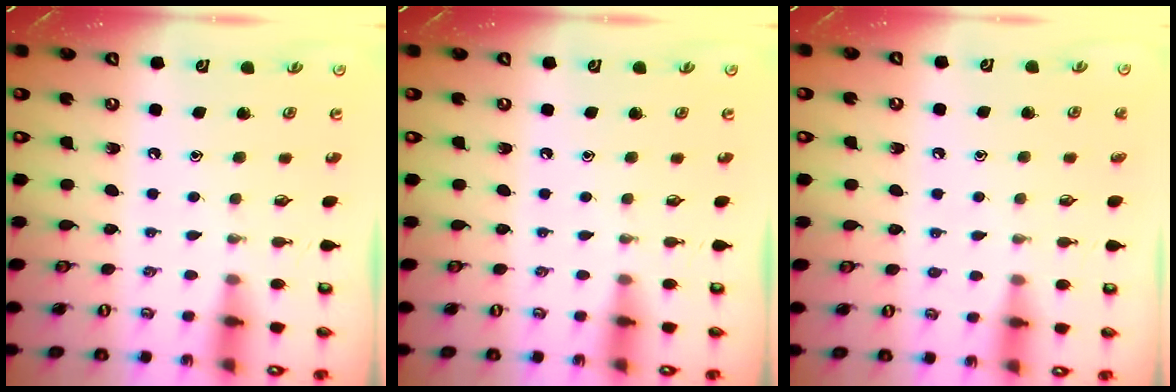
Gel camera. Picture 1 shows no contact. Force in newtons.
{"total": 0.0}
{"total": 4.1, "press": 4.1, "slide": 0.5}